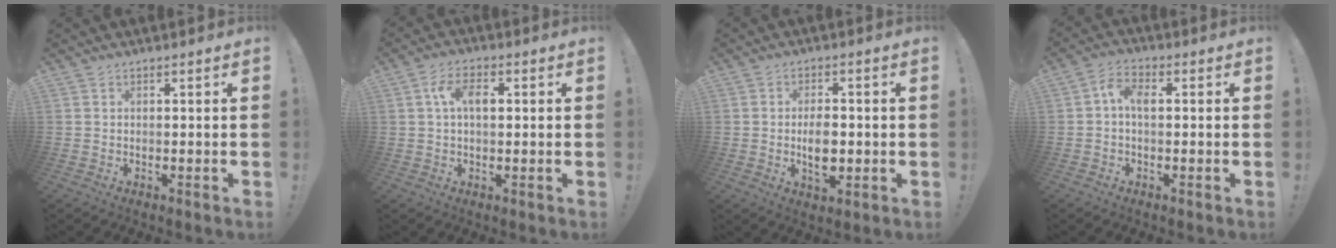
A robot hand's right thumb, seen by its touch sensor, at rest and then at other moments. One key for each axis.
{"total": 6.3, "fx": 1.2, "fy": 3.3, "fz": 5.2, "tx": -0.092, "ty": 0.013, "tz": 0.021}
{"total": 7.2, "fx": -1.2, "fy": 4.6, "fz": 5.4, "tx": -0.073, "ty": -0.002, "tz": -0.022}
{"total": 5.3, "fx": 0.4, "fy": 2.8, "fz": 4.4, "tx": -0.089, "ty": 0.008, "tz": 0.007}